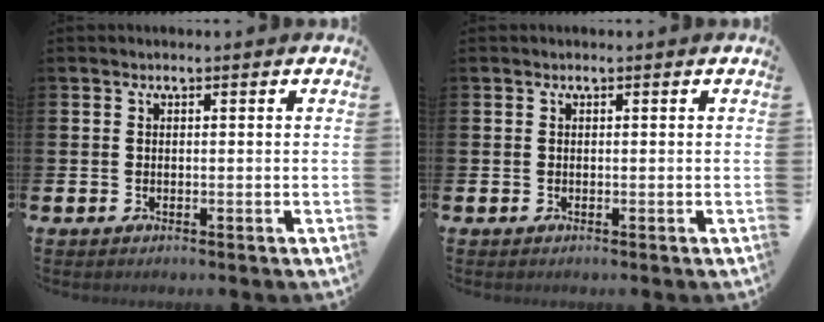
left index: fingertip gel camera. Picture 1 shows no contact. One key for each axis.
{"total": 0.0}